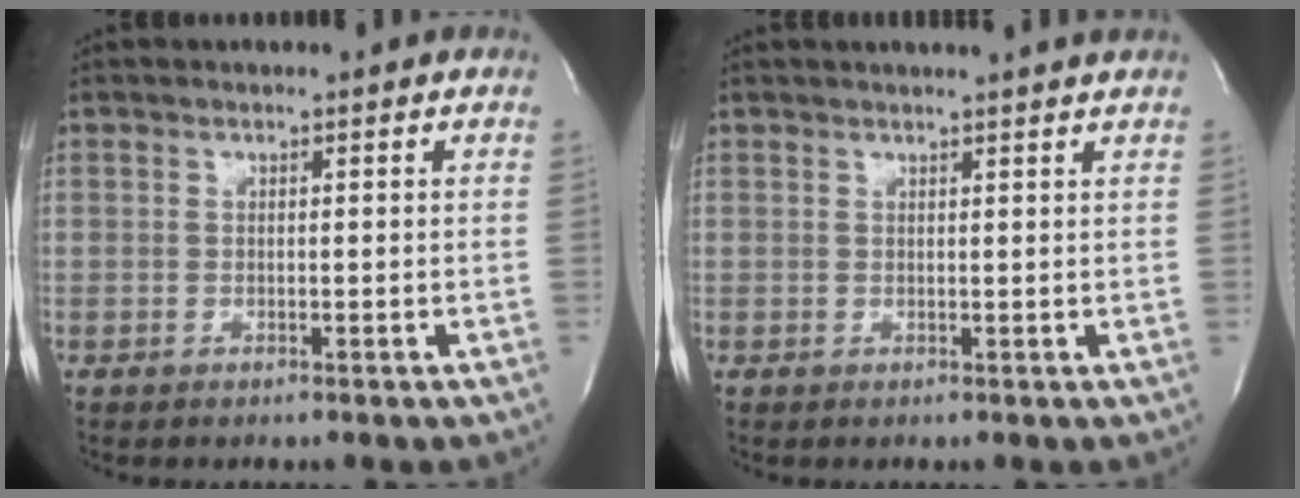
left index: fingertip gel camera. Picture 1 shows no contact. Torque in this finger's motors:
{"motor_torque": [-0.12, -0.13, 0.07, 0.03]}